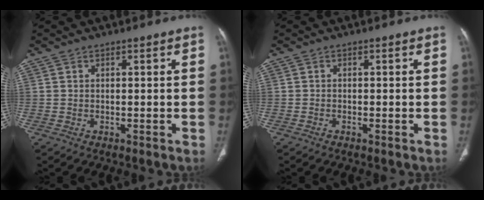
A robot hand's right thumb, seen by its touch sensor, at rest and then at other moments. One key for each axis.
{"total": 0.0}